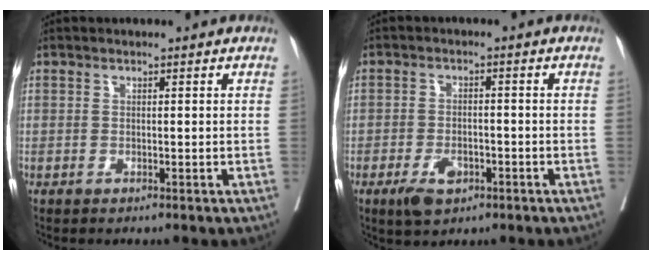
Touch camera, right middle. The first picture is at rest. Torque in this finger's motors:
{"motor_torque": [0.67, -0.38, 0.28, 0.03]}